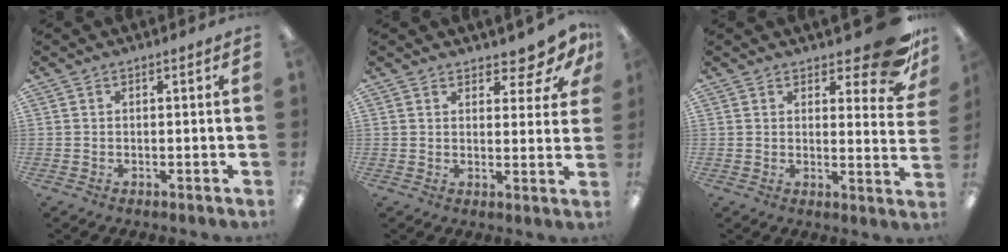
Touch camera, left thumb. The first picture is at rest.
{"total": 6.3, "force": [5.4, 2.1, 2.5], "torque": [-0.023, -0.038, 0.093]}
{"total": 12.6, "force": [8.4, 4.1, 8.4], "torque": [-0.105, -0.057, 0.145]}